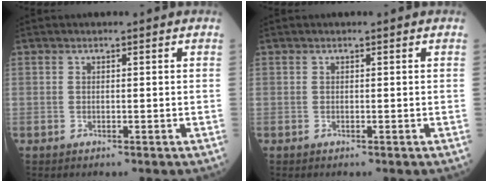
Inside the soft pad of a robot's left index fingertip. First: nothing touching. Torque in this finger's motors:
{"motor_torque": [0.00, 0.00, 0.00, 0.00]}